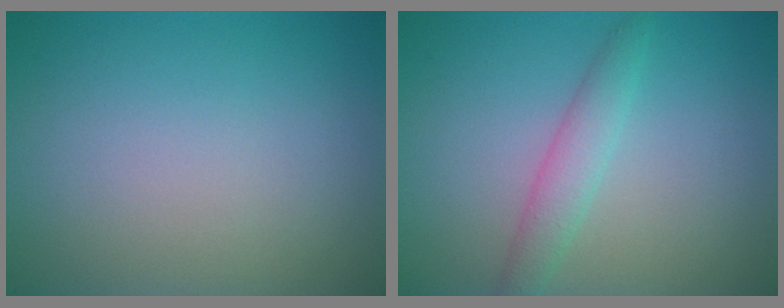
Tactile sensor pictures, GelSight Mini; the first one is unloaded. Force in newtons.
{"total": 2.3, "press": 2.3, "slide": 0.1}